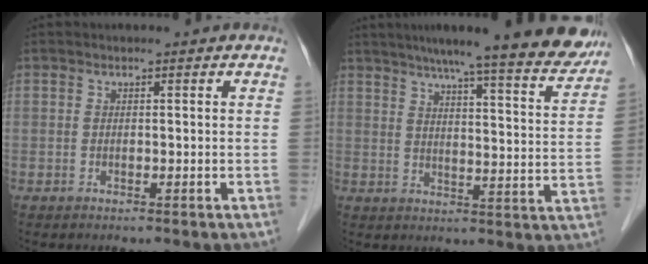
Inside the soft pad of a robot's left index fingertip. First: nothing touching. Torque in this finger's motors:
{"motor_torque": [0.30, -0.68, 0.73, 0.18]}